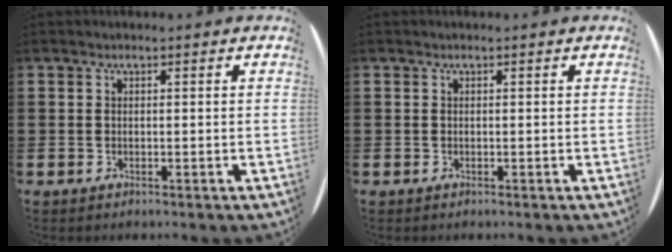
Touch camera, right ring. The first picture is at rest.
{"total": 0.0}